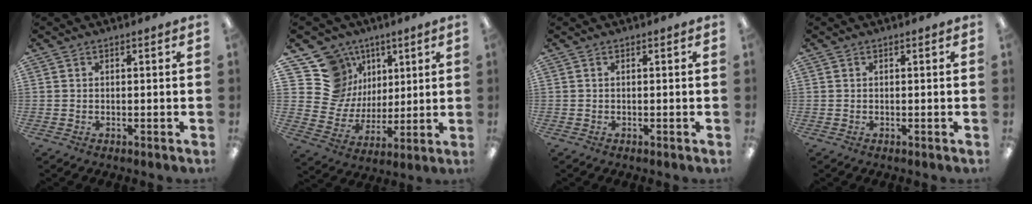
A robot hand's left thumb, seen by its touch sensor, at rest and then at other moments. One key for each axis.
{"total": 14.9, "fx": 6.8, "fy": 12.8, "fz": 3.5, "tx": -0.064, "ty": -0.041, "tz": 0.141}
{"total": 0.0}
{"total": 0.0}